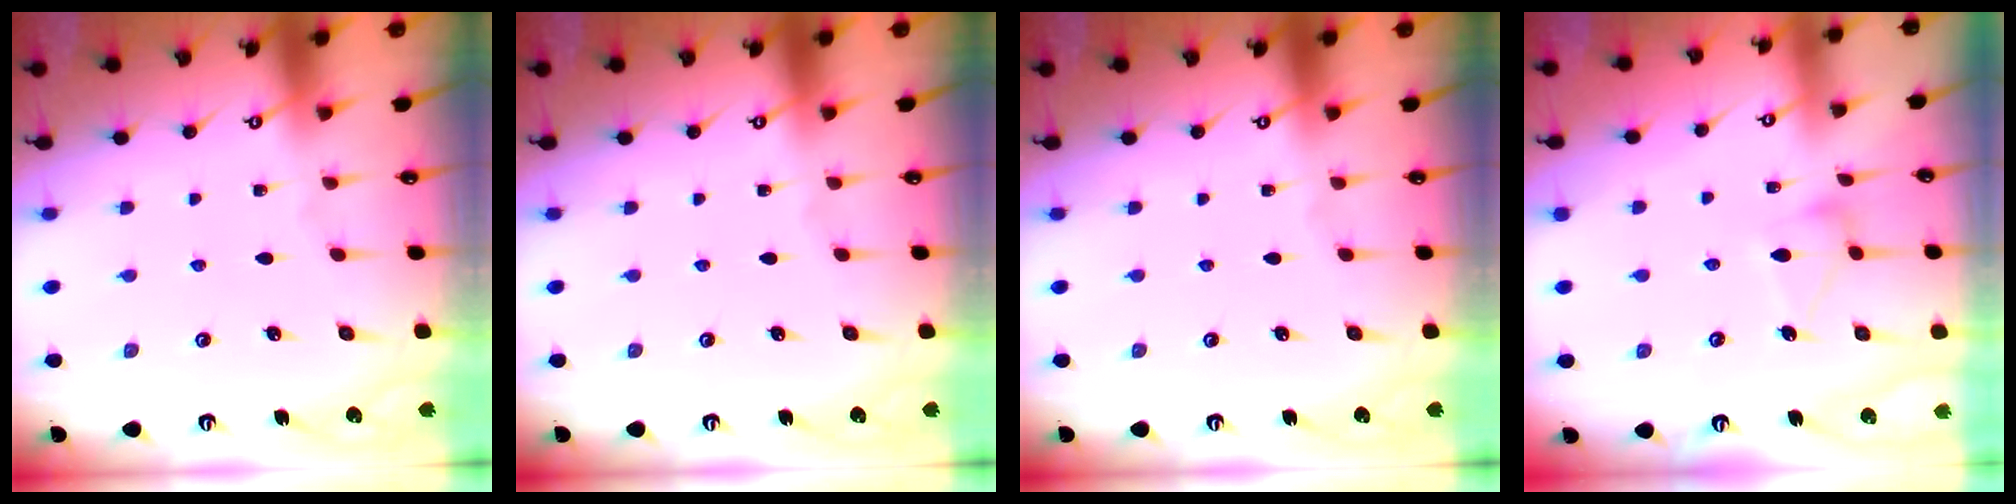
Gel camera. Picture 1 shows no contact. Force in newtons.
{"total": 0.0}
{"total": 0.0}
{"total": 9.6, "press": 9.6, "slide": 0.5}